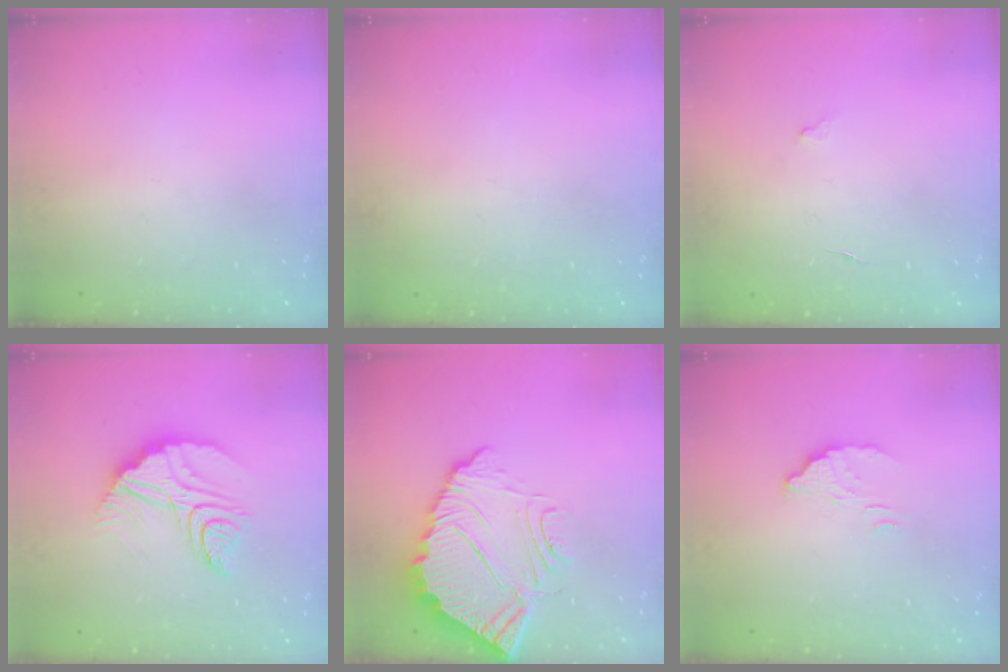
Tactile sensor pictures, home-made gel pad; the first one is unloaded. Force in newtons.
{"total": 2.2, "press": 2.2, "slide": 0.1}
{"total": 2.8, "press": 2.8, "slide": 0.2}
{"total": 12.7, "press": 12.7, "slide": 0.9}
{"total": 10.6, "press": 10.6, "slide": 0.8}
{"total": 6.0, "press": 6.0, "slide": 0.4}